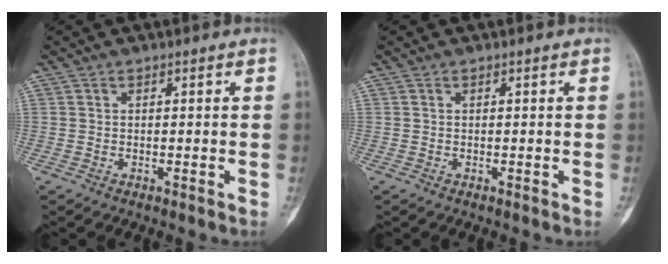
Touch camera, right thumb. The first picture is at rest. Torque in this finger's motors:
{"motor_torque": [0.25, 0.14, -0.09, 0.01, 0.04]}